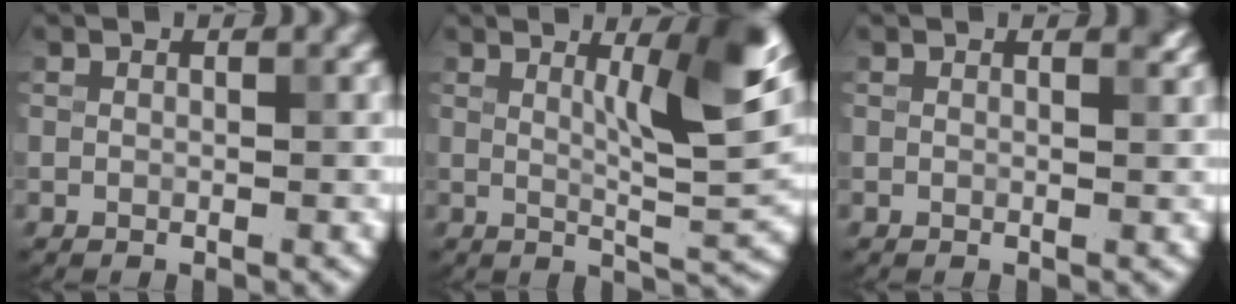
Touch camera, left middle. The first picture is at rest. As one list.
[{"total": 7.7, "force": [2.9, 1.3, 7.0], "torque": [-0.094, -0.005, 0.050]}, {"total": 0.7, "force": [0.6, 0.1, 0.3], "torque": [-0.001, -0.002, 0.010]}]